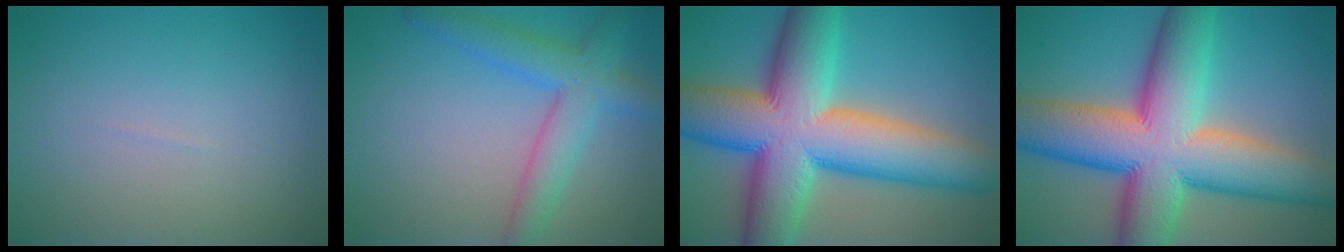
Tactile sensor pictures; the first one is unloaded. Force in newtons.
{"total": 4.7, "press": 4.6, "slide": 0.4}
{"total": 15.9, "press": 15.9, "slide": 0.6}
{"total": 15.7, "press": 15.7, "slide": 0.4}